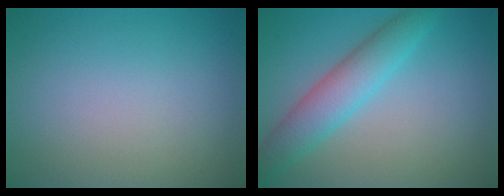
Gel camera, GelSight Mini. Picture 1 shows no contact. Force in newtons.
{"total": 4.6, "press": 4.6, "slide": 0.1}